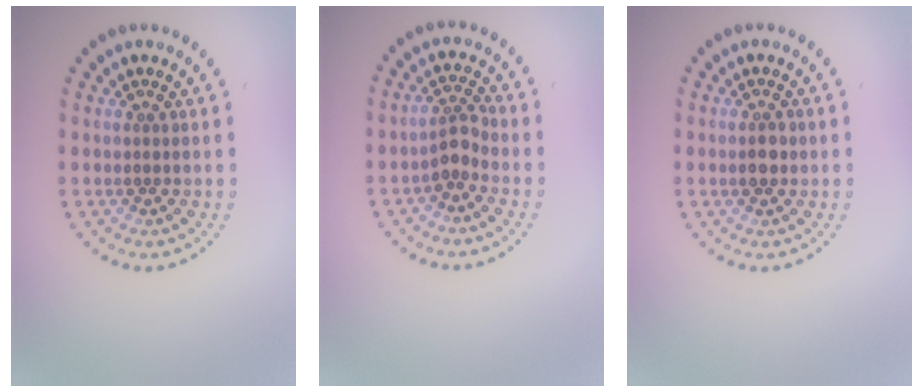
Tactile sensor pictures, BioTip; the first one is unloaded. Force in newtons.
{"total": 2.0, "press": 1.6, "slide": 1.3}
{"total": 1.4, "press": 1.4, "slide": 0.1}